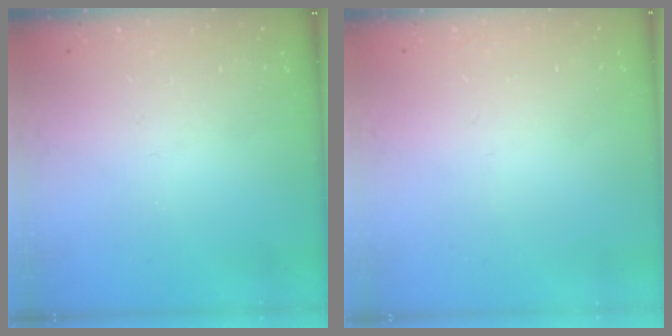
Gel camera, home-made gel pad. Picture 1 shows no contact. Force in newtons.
{"total": 0.9, "press": 0.9, "slide": 0.0}